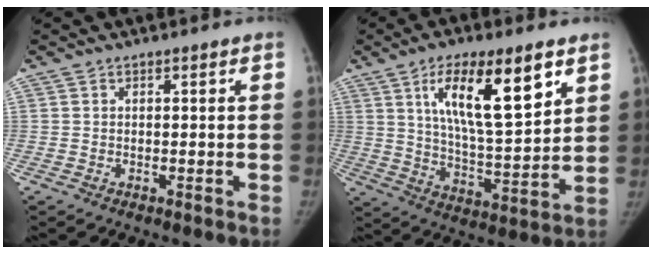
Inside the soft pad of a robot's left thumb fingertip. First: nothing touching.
{"total": 17.8, "force": [8.2, 5.5, 14.8], "torque": [-0.223, -0.038, 0.146]}